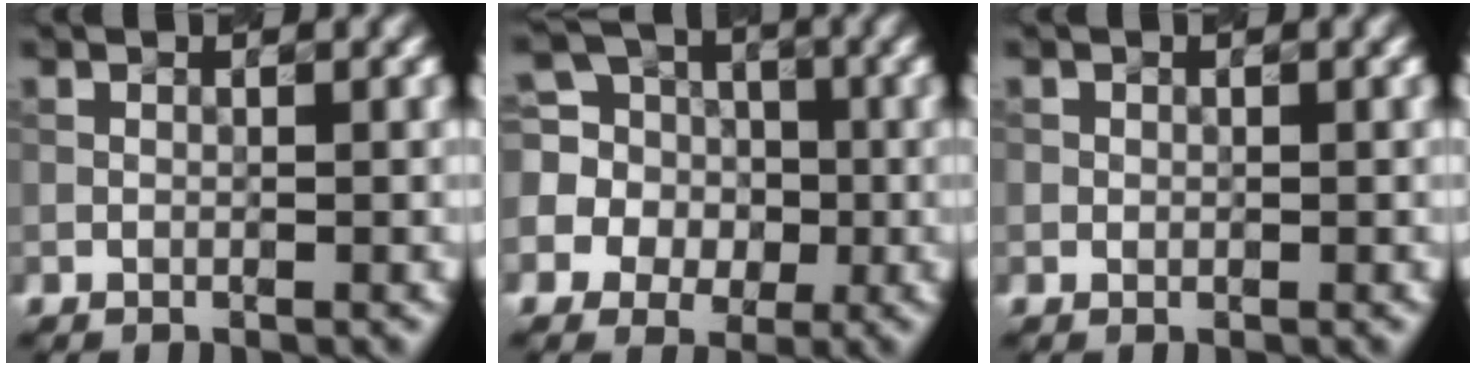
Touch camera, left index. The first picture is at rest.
{"total": 7.2, "force": [0.8, 6.6, 2.6], "torque": [-0.072, 0.029, -0.023]}
{"total": 0.0}